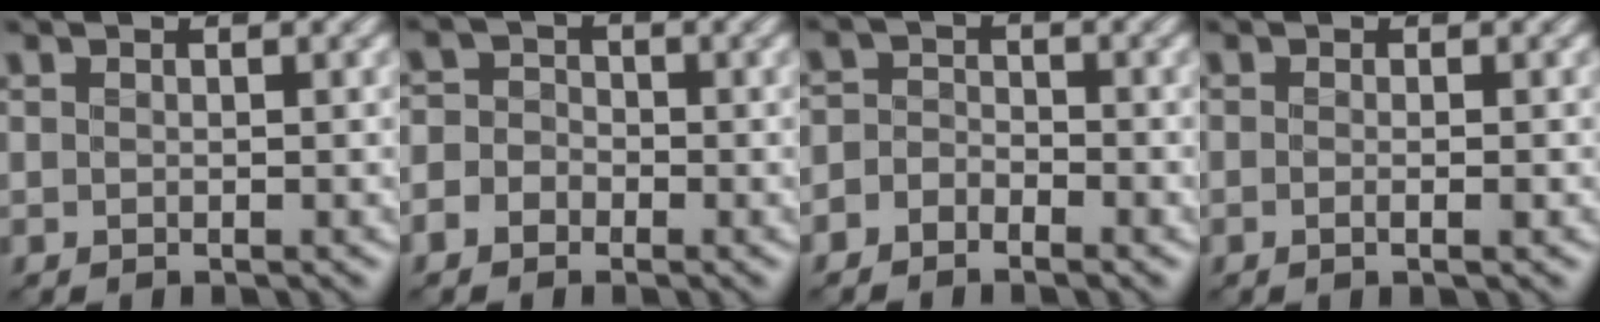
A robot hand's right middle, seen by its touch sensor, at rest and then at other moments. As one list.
[{"total": 3.3, "force": [-1.4, 2.9, 0.9], "torque": [0.005, 0.010, -0.042]}, {"total": 2.4, "force": [-1.4, 1.8, 0.8], "torque": [0.010, 0.009, -0.036]}, {"total": 1.5, "force": [-0.1, 0.6, 1.4], "torque": [-0.002, -0.011, -0.013]}]